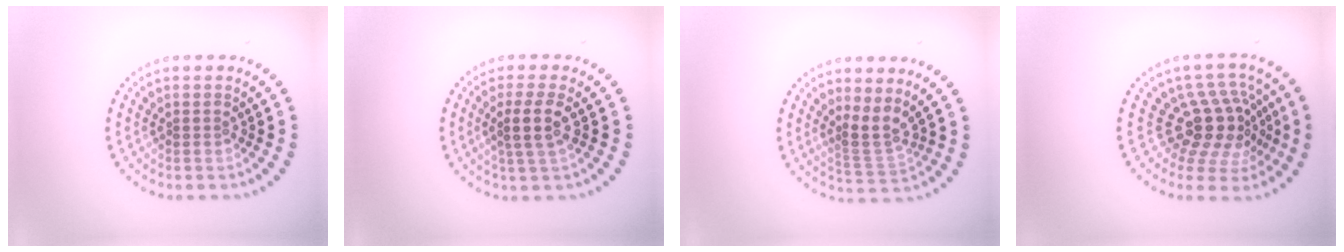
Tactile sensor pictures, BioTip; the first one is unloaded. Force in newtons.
{"total": 2.6, "press": 2.2, "slide": 1.4}
{"total": 2.7, "press": 2.0, "slide": 1.9}
{"total": 4.7, "press": 3.6, "slide": 3.1}